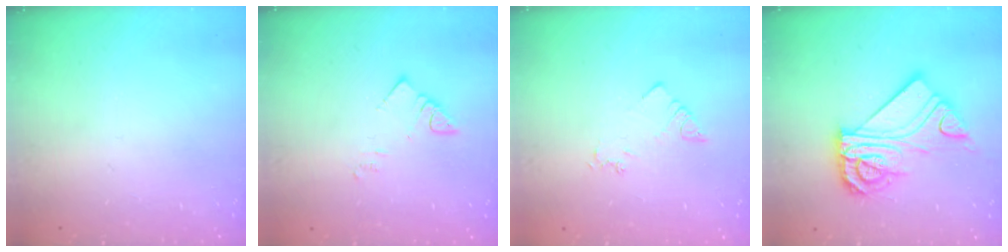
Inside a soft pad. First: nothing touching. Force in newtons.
{"total": 3.8, "press": 3.7, "slide": 0.5}
{"total": 2.3, "press": 2.3, "slide": 0.3}
{"total": 13.6, "press": 13.6, "slide": 0.7}